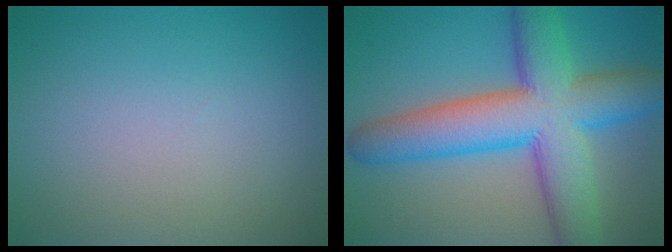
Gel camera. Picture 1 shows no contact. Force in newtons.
{"total": 11.5, "press": 11.5, "slide": 0.3}